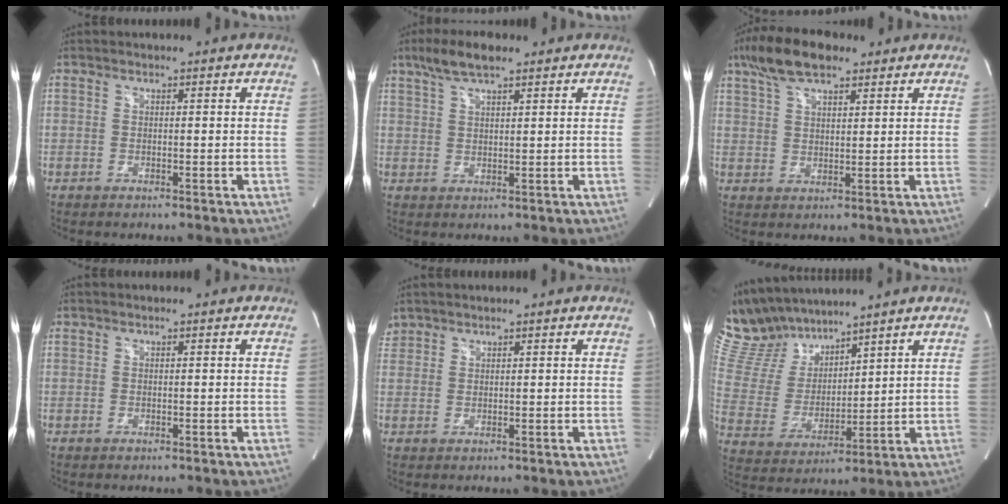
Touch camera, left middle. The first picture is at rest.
{"total": 6.1, "force": [4.3, 1.4, 4.0], "torque": [-0.092, 0.016, 0.081]}
{"total": 9.3, "force": [6.4, 3.4, 5.9], "torque": [-0.118, 0.022, 0.116]}
{"total": 0.0}
{"total": 1.9, "force": [1.7, 0.9, 0.0], "torque": [-0.002, 0.011, 0.033]}
{"total": 12.5, "force": [11.5, 3.8, 3.3], "torque": [-0.089, 0.020, 0.240]}